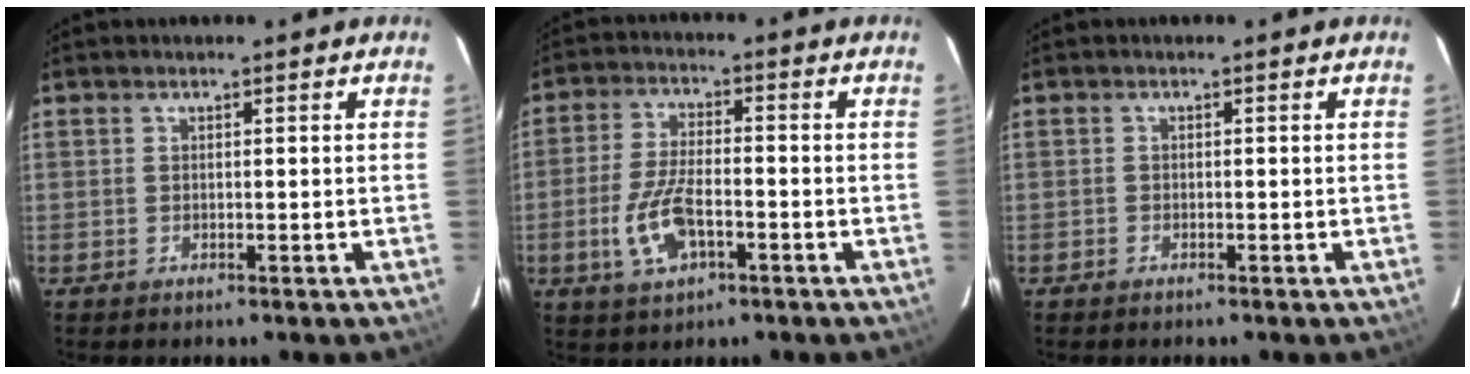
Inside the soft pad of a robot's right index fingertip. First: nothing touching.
{"total": 9.2, "force": [-3.3, 3.9, 7.6], "torque": [-0.165, -0.004, -0.059]}
{"total": 0.6, "force": [-0.5, 0.2, 0.0], "torque": [-0.001, -0.001, -0.012]}